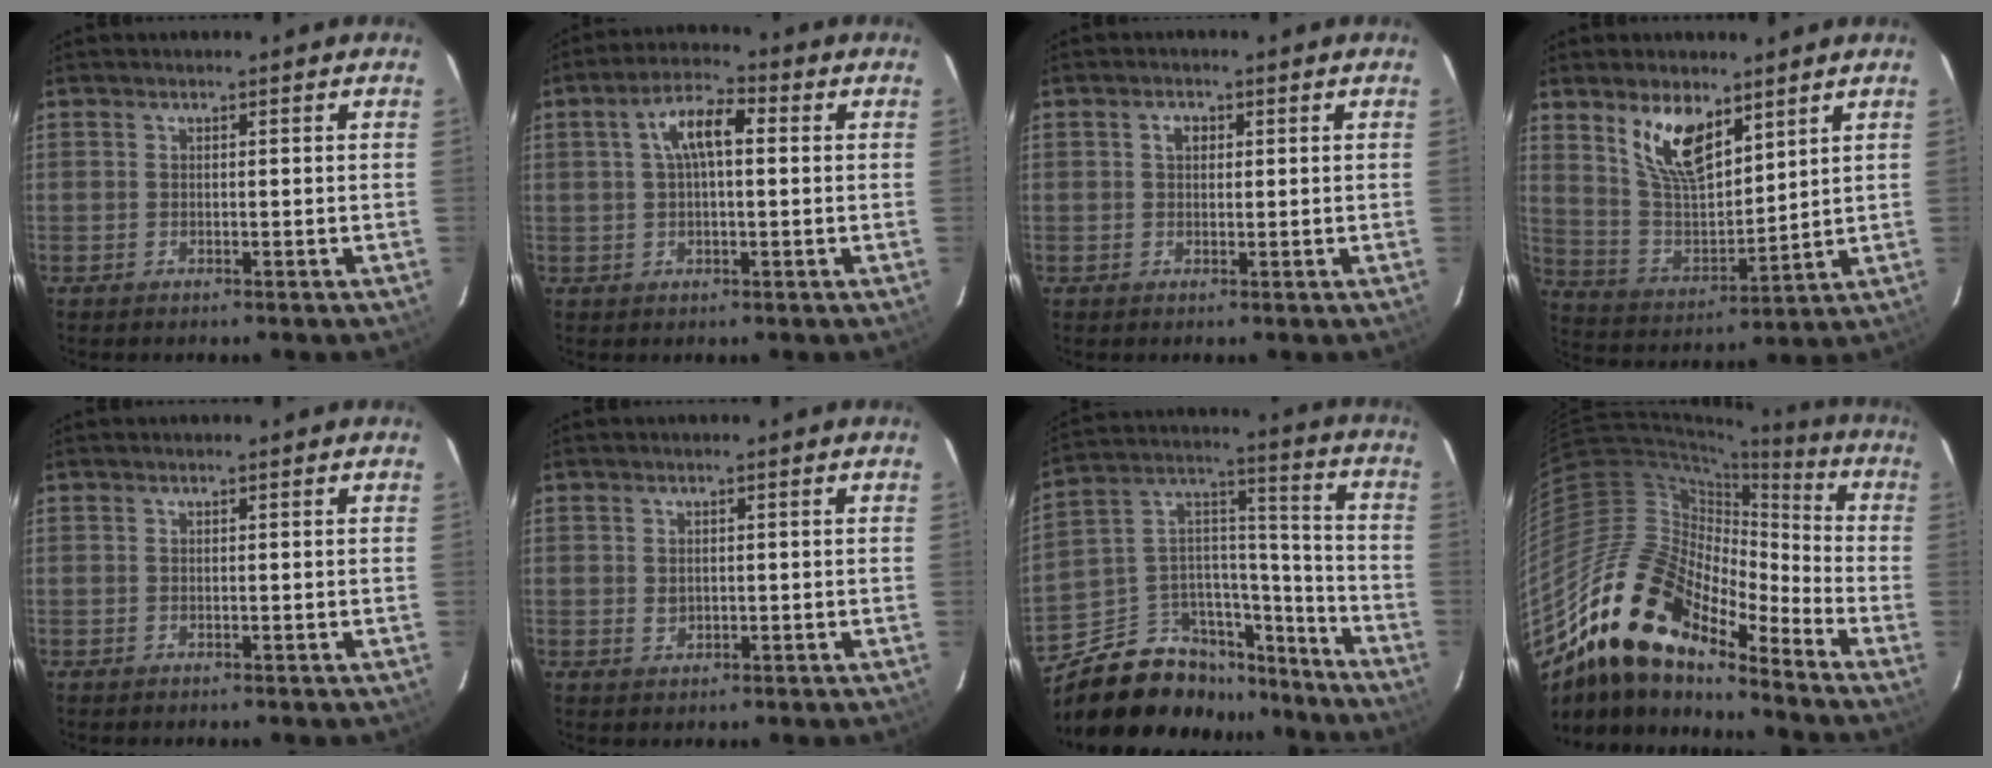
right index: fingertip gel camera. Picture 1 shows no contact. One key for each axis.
{"total": 7.3, "fx": 1.4, "fy": 3.0, "fz": 6.5, "tx": -0.124, "ty": 0.022, "tz": 0.026}
{"total": 2.2, "fx": 0.7, "fy": 1.6, "fz": 1.3, "tx": -0.020, "ty": 0.008, "tz": 0.011}
{"total": 12.3, "fx": 7.5, "fy": 5.4, "fz": 8.2, "tx": -0.153, "ty": 0.002, "tz": 0.155}
{"total": 0.0}
{"total": 1.9, "fx": 0.1, "fy": 1.6, "fz": 1.0, "tx": -0.015, "ty": 0.001, "tz": 0.002}
{"total": 22.0, "fx": -17.0, "fy": 11.3, "fz": 8.2, "tx": -0.167, "ty": 0.082, "tz": -0.253}
{"total": 21.1, "fx": -16.1, "fy": 7.5, "fz": 11.4, "tx": -0.197, "ty": -0.014, "tz": -0.310}